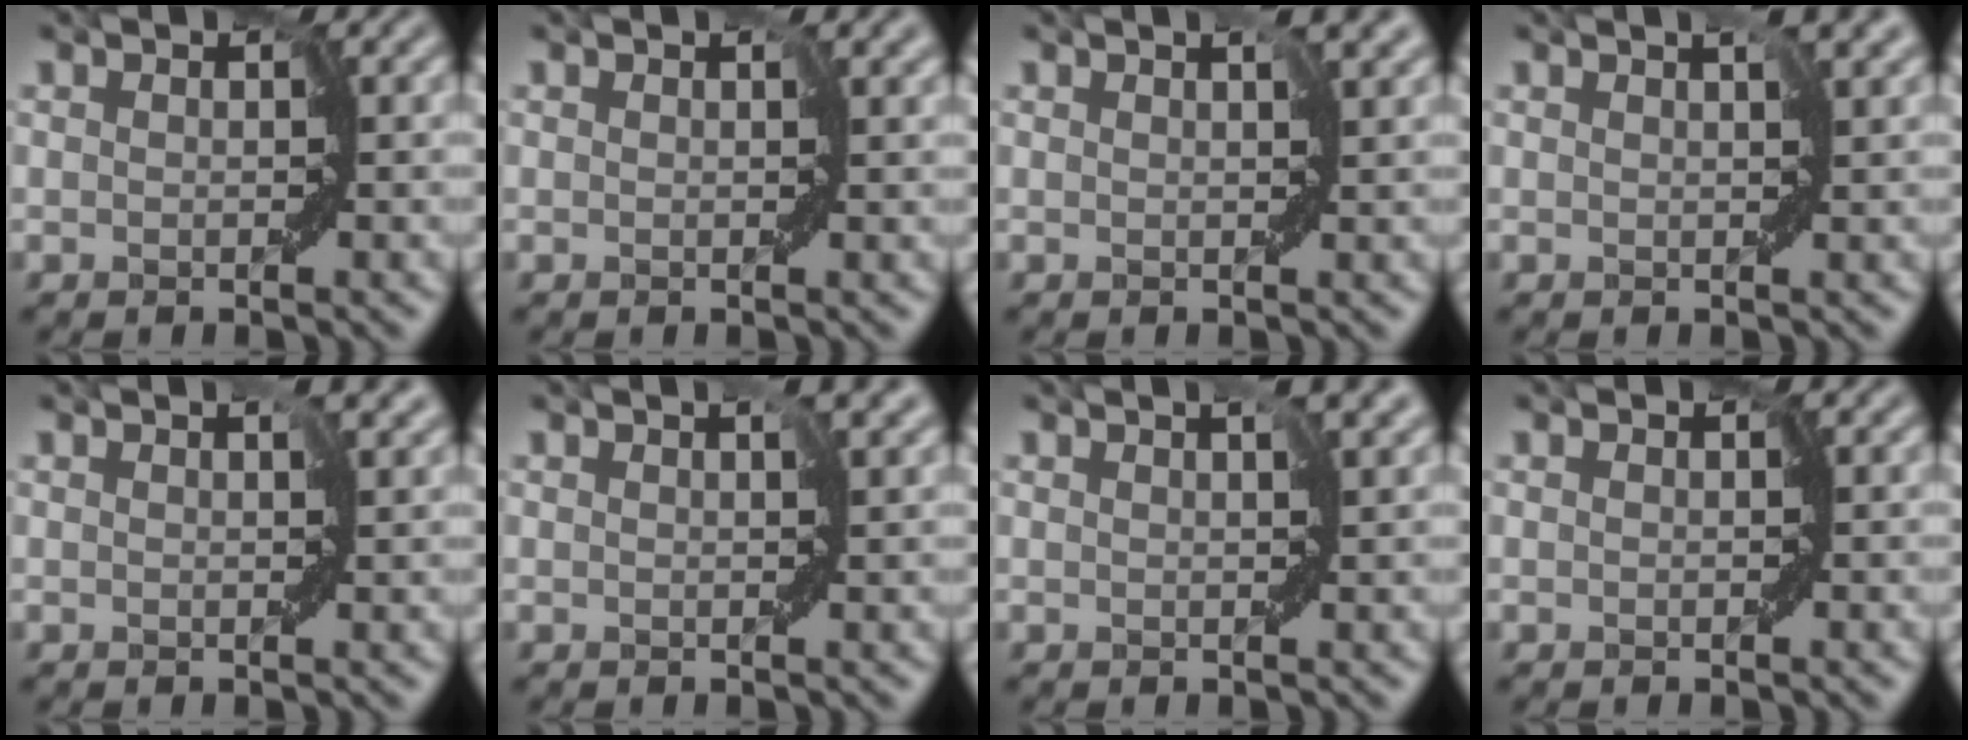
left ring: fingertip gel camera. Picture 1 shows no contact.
{"total": 1.0, "force": [0.5, 0.4, 0.8], "torque": [-0.011, 0.002, 0.008]}
{"total": 2.1, "force": [1.0, 0.7, 1.7], "torque": [-0.025, 0.004, 0.018]}
{"total": 2.1, "force": [1.1, 0.5, 1.8], "torque": [-0.028, 0.006, 0.019]}
{"total": 1.8, "force": [0.9, 0.7, 1.3], "torque": [-0.018, 0.004, 0.014]}
{"total": 1.8, "force": [0.9, 0.6, 1.5], "torque": [-0.023, 0.005, 0.016]}
{"total": 2.1, "force": [1.1, 0.5, 1.8], "torque": [-0.029, 0.006, 0.020]}
{"total": 0.0}